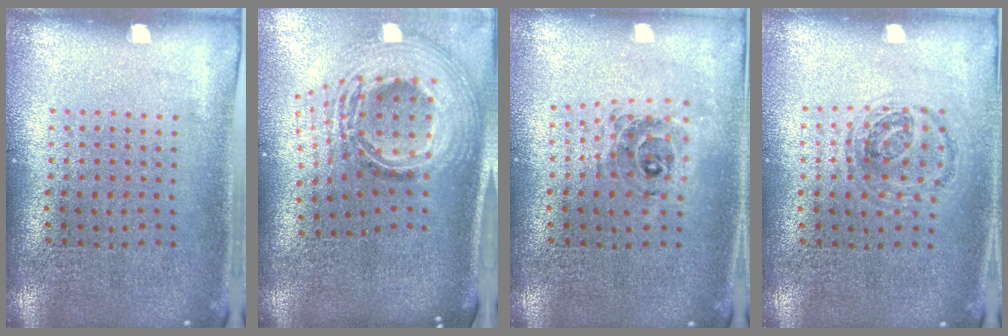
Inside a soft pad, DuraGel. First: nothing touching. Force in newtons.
{"total": 2.9, "press": 2.0, "slide": 2.0}
{"total": 0.6, "press": 0.6, "slide": 0.2}
{"total": 0.9, "press": 0.9, "slide": 0.3}